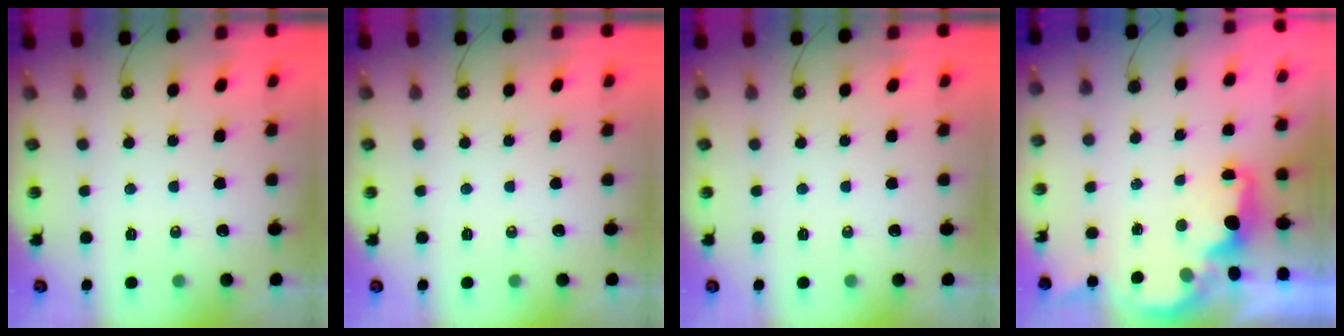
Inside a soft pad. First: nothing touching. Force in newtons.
{"total": 0.0}
{"total": 0.0}
{"total": 1.8, "press": 1.6, "slide": 0.7}